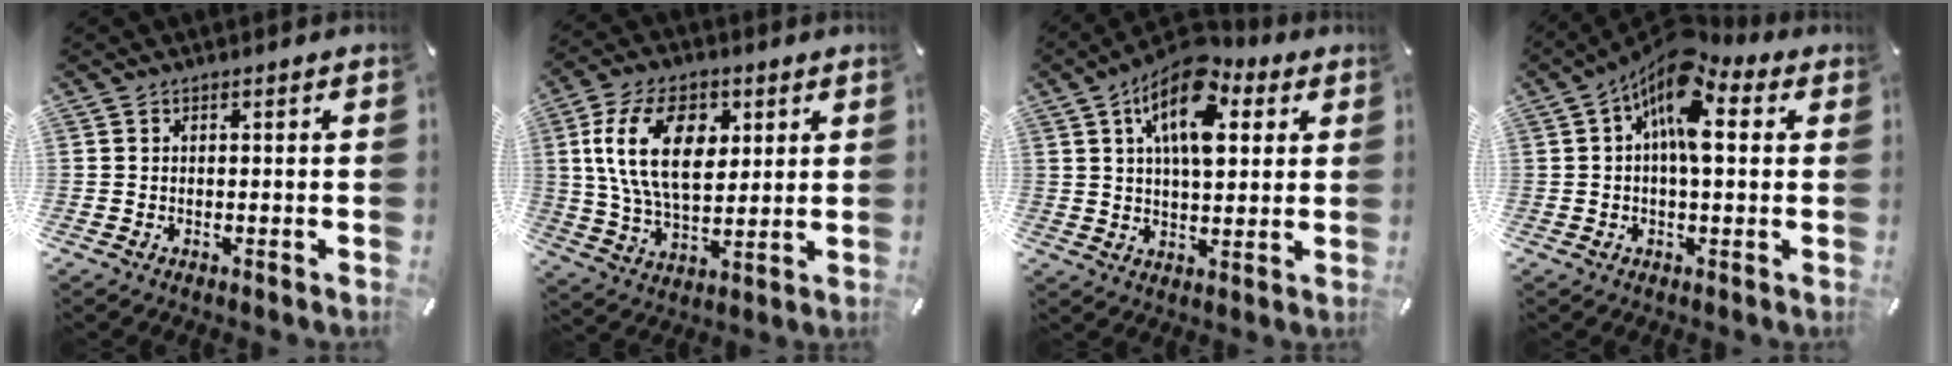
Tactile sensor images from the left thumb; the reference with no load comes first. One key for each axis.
{"total": 16.8, "fx": 4.8, "fy": 10.4, "fz": 12.3, "tx": -0.253, "ty": 0.009, "tz": 0.082}
{"total": 14.8, "fx": 6.7, "fy": 7.9, "fz": 10.7, "tx": -0.176, "ty": -0.019, "tz": 0.112}
{"total": 12.3, "fx": 4.2, "fy": 5.8, "fz": 9.9, "tx": -0.157, "ty": -0.028, "tz": 0.071}